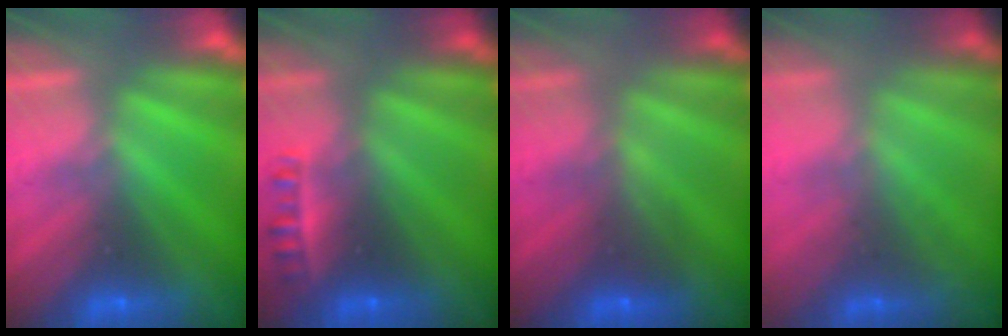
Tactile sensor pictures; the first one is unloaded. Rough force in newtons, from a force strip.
{"total": 2.3}
{"total": 2.1}
{"total": 1.7}